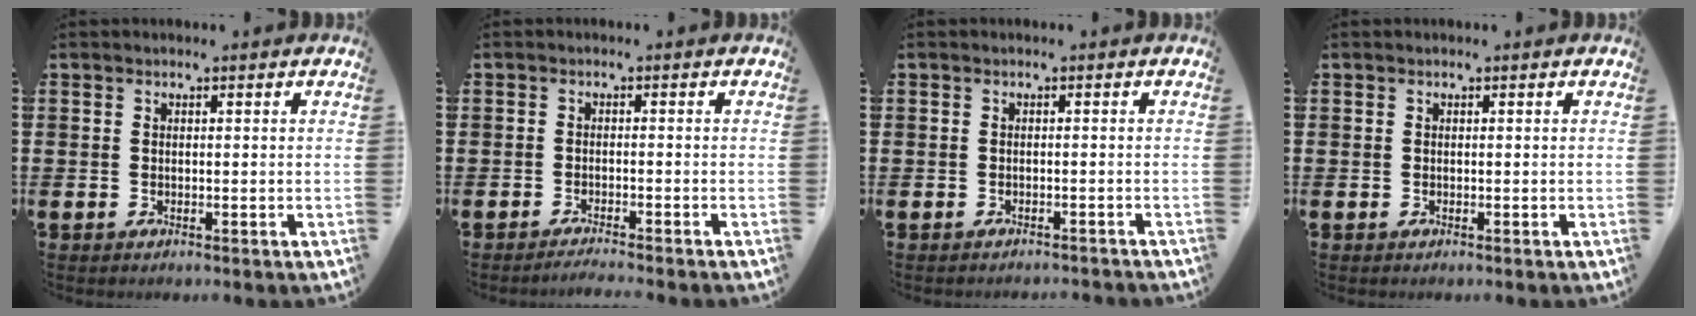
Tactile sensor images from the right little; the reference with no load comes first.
{"total": 1.3, "force": [-1.2, -0.2, 0.3], "torque": [-0.004, -0.001, -0.024]}
{"total": 0.8, "force": [-0.8, -0.1, 0.0], "torque": [-0.001, 0.000, -0.016]}
{"total": 0.0}